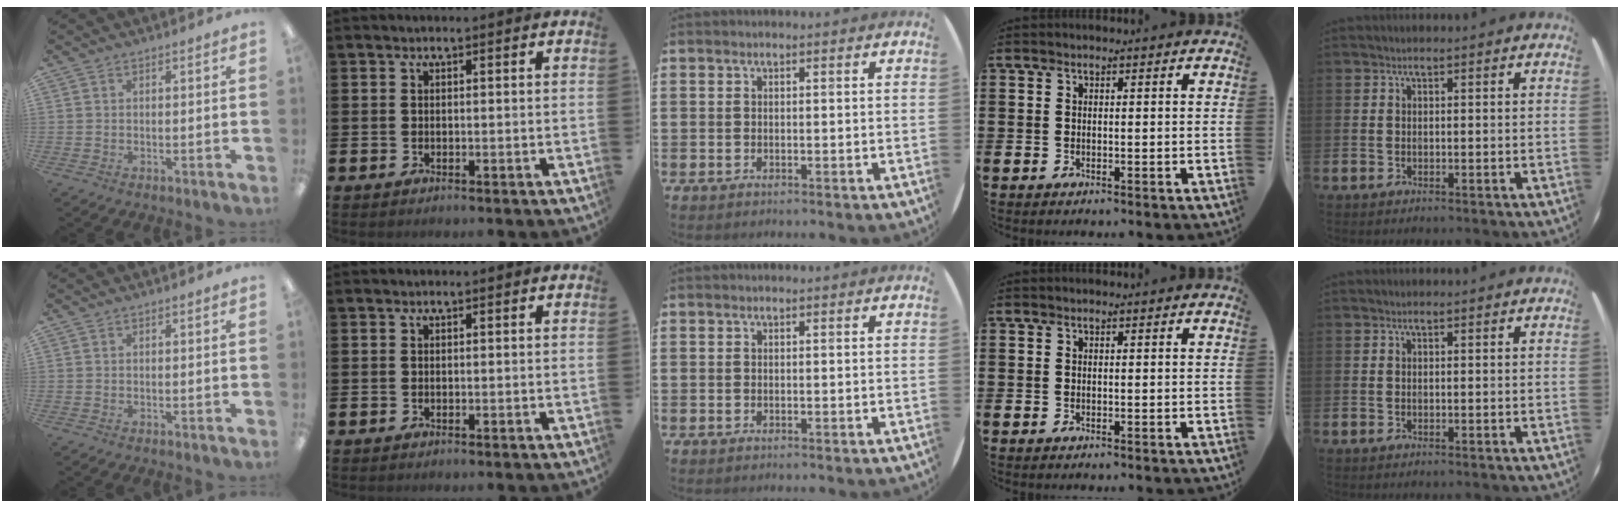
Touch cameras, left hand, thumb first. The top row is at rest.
{}